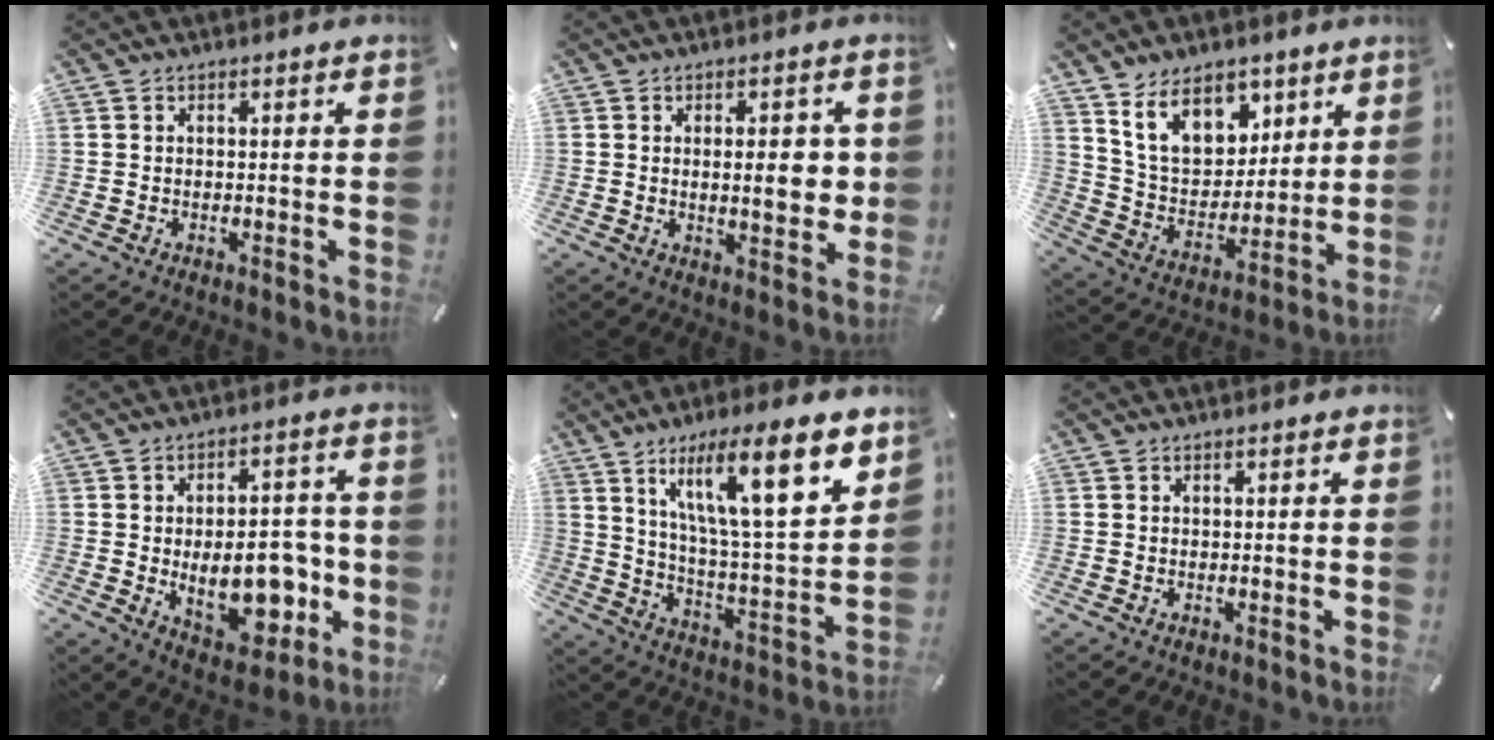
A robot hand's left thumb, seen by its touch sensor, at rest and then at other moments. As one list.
[{"total": 8.3, "force": [0.7, 3.6, 7.4], "torque": [-0.094, -0.005, 0.005]}, {"total": 13.7, "force": [8.2, 9.3, 5.8], "torque": [-0.112, -0.036, 0.159]}, {"total": 16.1, "force": [-2.7, 9.5, 12.6], "torque": [-0.171, -0.006, -0.038]}, {"total": 18.8, "force": [11.6, 4.6, 14.1], "torque": [-0.225, -0.062, 0.179]}, {"total": 0.0}]